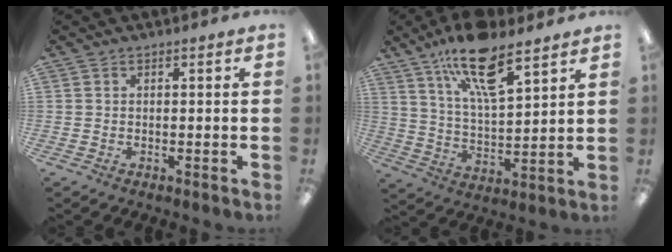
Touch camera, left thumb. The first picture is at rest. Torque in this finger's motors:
{"motor_torque": [0.29, 0.37, 1.65, -1.12, 0.16]}